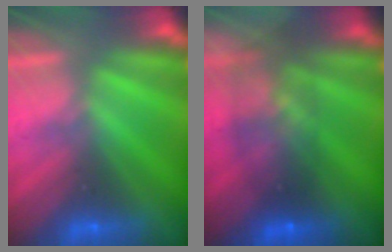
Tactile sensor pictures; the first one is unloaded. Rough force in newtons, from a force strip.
{"total": 6.9}